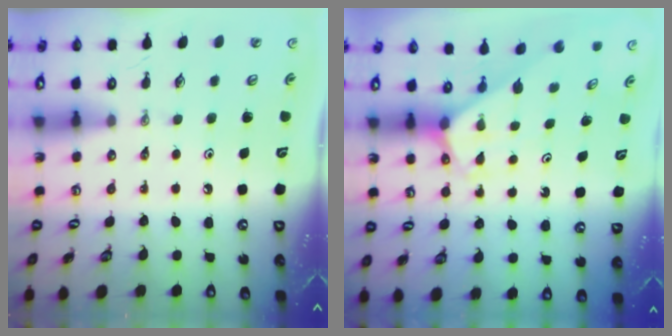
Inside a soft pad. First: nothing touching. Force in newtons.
{"total": 2.4, "press": 2.4, "slide": 0.2}